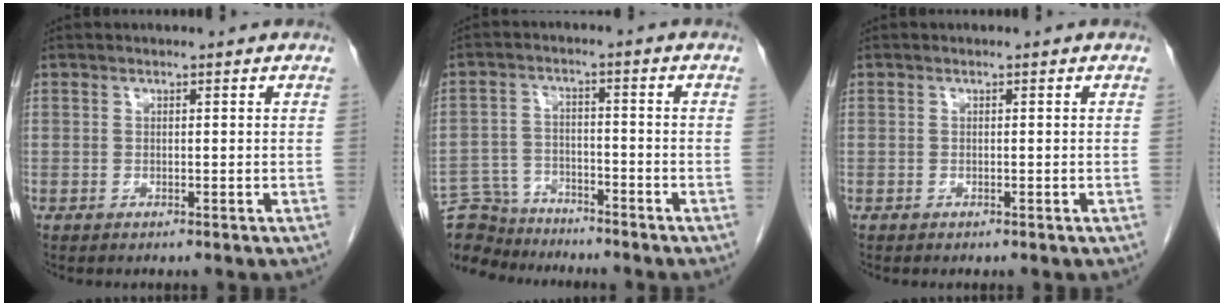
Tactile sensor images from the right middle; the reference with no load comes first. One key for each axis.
{"total": 9.7, "fx": -9.2, "fy": 3.0, "fz": 0.5, "tx": -0.015, "ty": 0.018, "tz": -0.160}
{"total": 0.0}